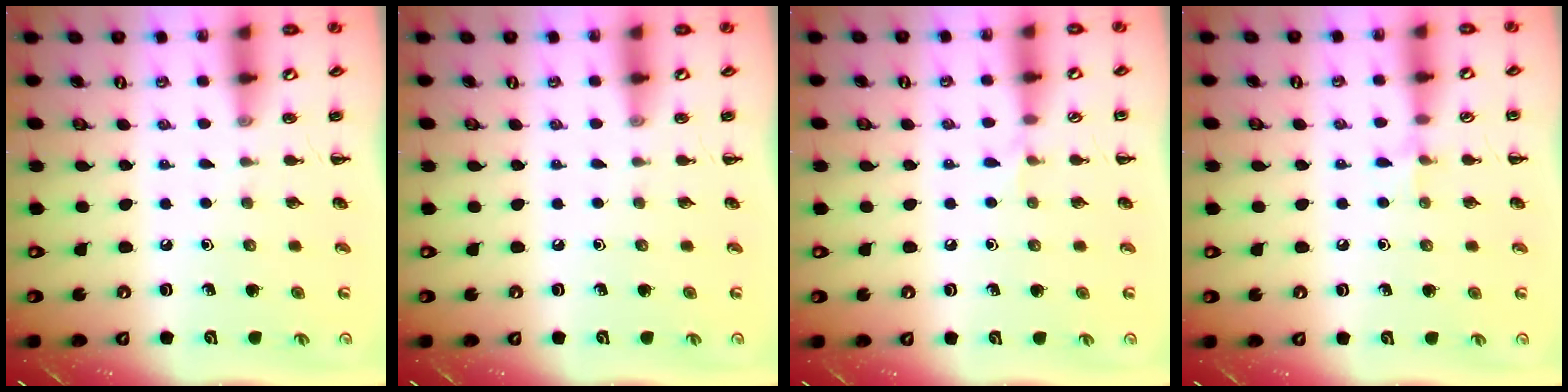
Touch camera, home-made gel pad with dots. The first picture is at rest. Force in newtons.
{"total": 0.0}
{"total": 3.4, "press": 3.2, "slide": 1.2}
{"total": 5.2, "press": 4.9, "slide": 1.6}